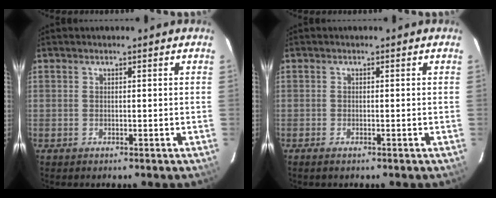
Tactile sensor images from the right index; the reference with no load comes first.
{"total": 1.0, "force": [-0.8, 0.3, 0.5], "torque": [-0.012, -0.003, -0.015]}